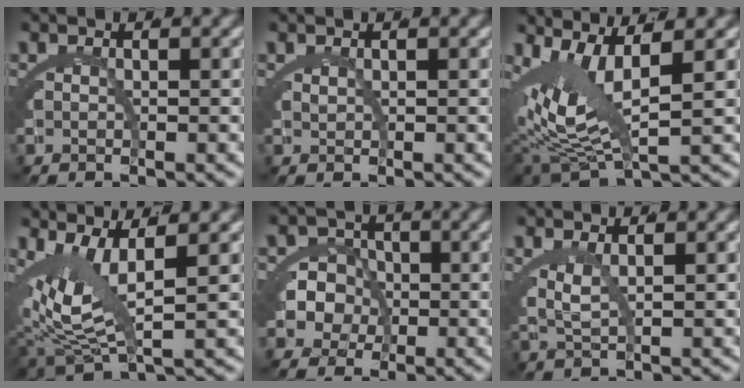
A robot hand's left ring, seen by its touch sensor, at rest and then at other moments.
{"total": 0.5, "force": [0.5, -0.1, 0.1], "torque": [-0.005, -0.005, 0.015]}
{"total": 7.6, "force": [0.5, 4.3, 6.3], "torque": [-0.136, -0.019, 0.019]}
{"total": 6.8, "force": [0.9, 3.9, 5.5], "torque": [-0.120, -0.018, 0.025]}
{"total": 8.0, "force": [-1.6, 7.3, 2.8], "torque": [-0.072, -0.031, -0.030]}
{"total": 2.1, "force": [0.7, 1.1, 1.6], "torque": [-0.050, -0.014, 0.023]}